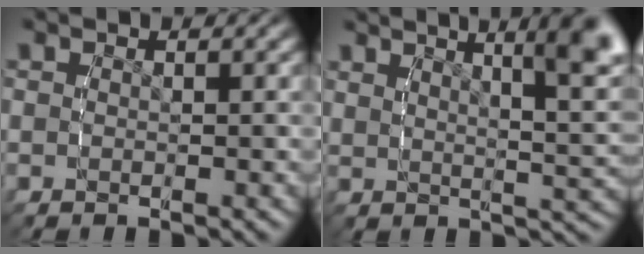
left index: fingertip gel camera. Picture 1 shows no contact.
{"total": 10.4, "force": [5.5, 3.5, 8.1], "torque": [-0.086, 0.016, 0.083]}